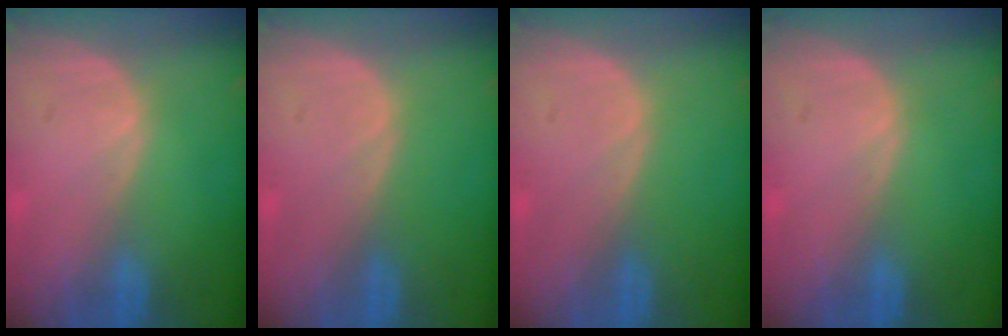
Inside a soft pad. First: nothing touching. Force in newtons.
{"total": 0.0}
{"total": 0.0}
{"total": 0.0}